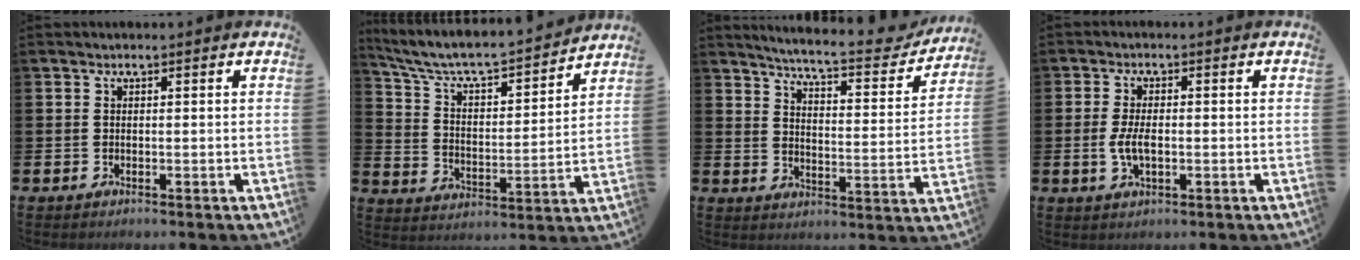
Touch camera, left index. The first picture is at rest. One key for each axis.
{"total": 7.0, "fx": 6.4, "fy": 1.4, "fz": 2.3, "tx": -0.084, "ty": -0.049, "tz": 0.105}
{"total": 6.8, "fx": 6.3, "fy": 0.5, "fz": 2.3, "tx": -0.058, "ty": -0.053, "tz": 0.101}
{"total": 3.6, "fx": -0.3, "fy": 1.7, "fz": 3.1, "tx": -0.066, "ty": 0.002, "tz": -0.009}